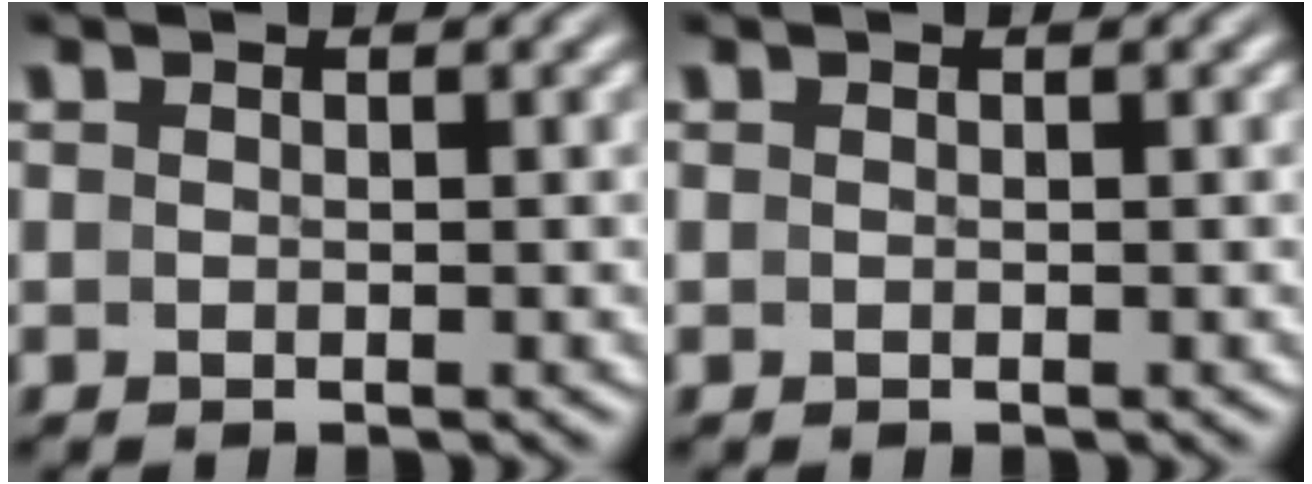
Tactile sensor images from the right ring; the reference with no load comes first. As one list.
[{"total": 0.0}]